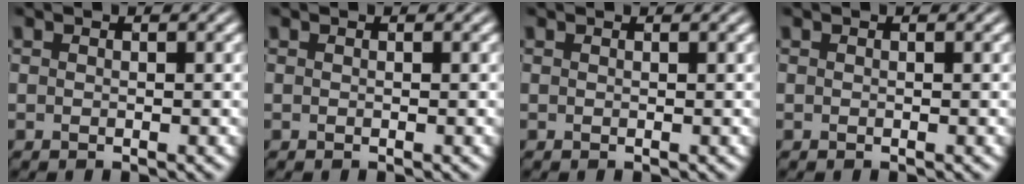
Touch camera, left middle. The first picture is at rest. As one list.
[{"total": 0.0}, {"total": 0.6, "force": [0.6, 0.0, 0.1], "torque": [-0.003, -0.002, 0.005]}, {"total": 0.0}]